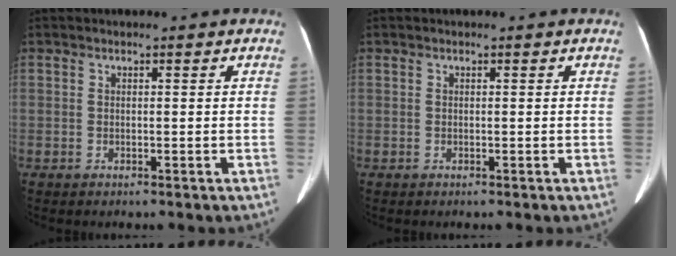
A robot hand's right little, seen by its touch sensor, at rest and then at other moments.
{"total": 0.0}